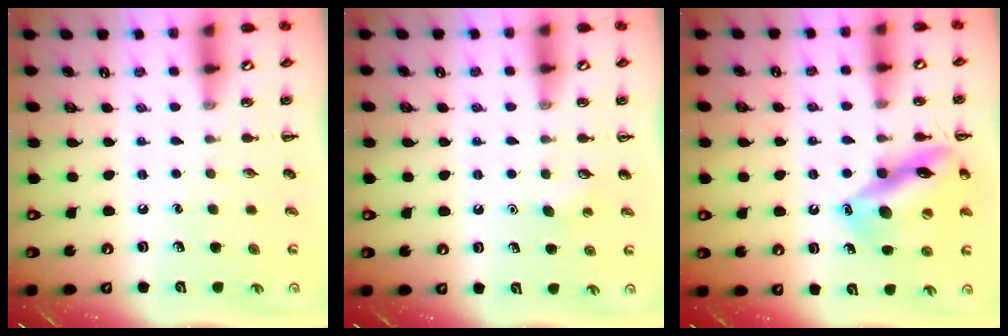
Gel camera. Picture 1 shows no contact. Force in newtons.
{"total": 2.8, "press": 2.7, "slide": 0.7}
{"total": 16.5, "press": 16.5, "slide": 1.5}